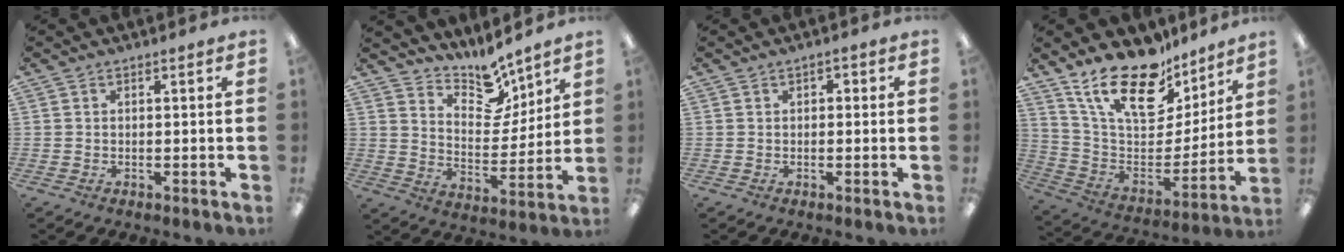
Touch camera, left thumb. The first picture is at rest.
{"total": 9.6, "force": [8.3, 4.0, 2.5], "torque": [-0.038, -0.072, 0.152]}
{"total": 1.0, "force": [0.0, 0.8, 0.5], "torque": [-0.010, 0.005, -0.001]}
{"total": 21.3, "force": [15.7, 9.1, 11.1], "torque": [-0.205, -0.105, 0.283]}